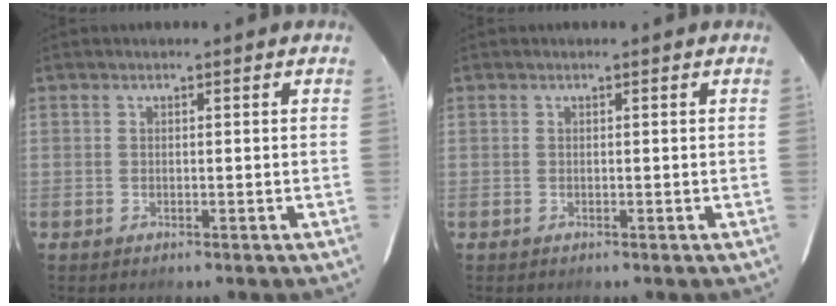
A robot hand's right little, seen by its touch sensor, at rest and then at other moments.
{"total": 0.0}